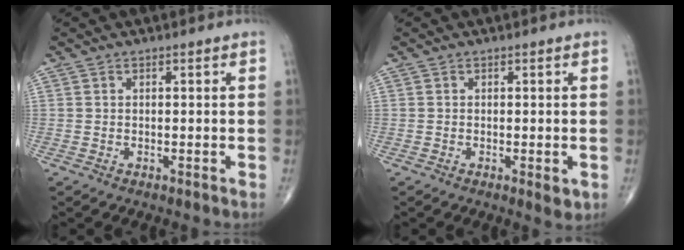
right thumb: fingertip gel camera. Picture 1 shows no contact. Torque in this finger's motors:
{"motor_torque": [0.08, 0.29, -0.02, -0.15, 0.03]}